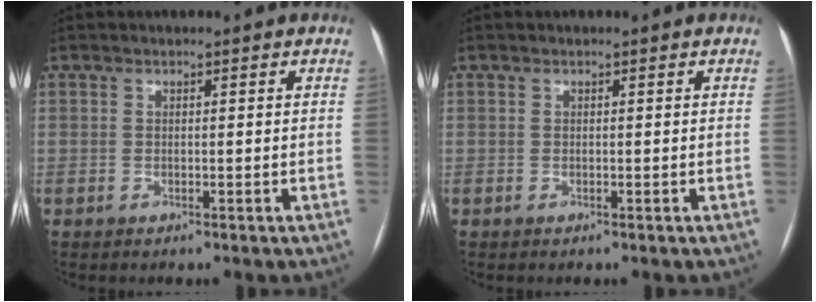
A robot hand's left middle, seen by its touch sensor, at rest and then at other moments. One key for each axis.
{"total": 0.0}